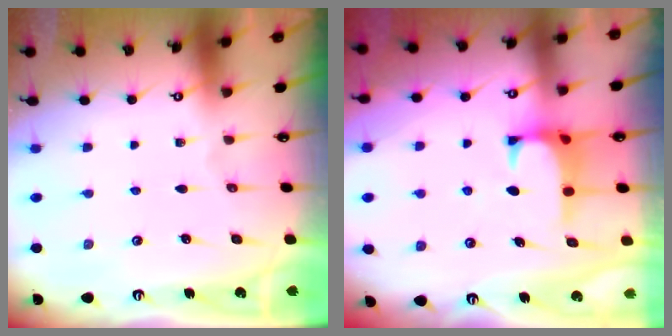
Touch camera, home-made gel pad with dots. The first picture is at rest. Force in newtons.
{"total": 0.7, "press": 0.0, "slide": 0.7}